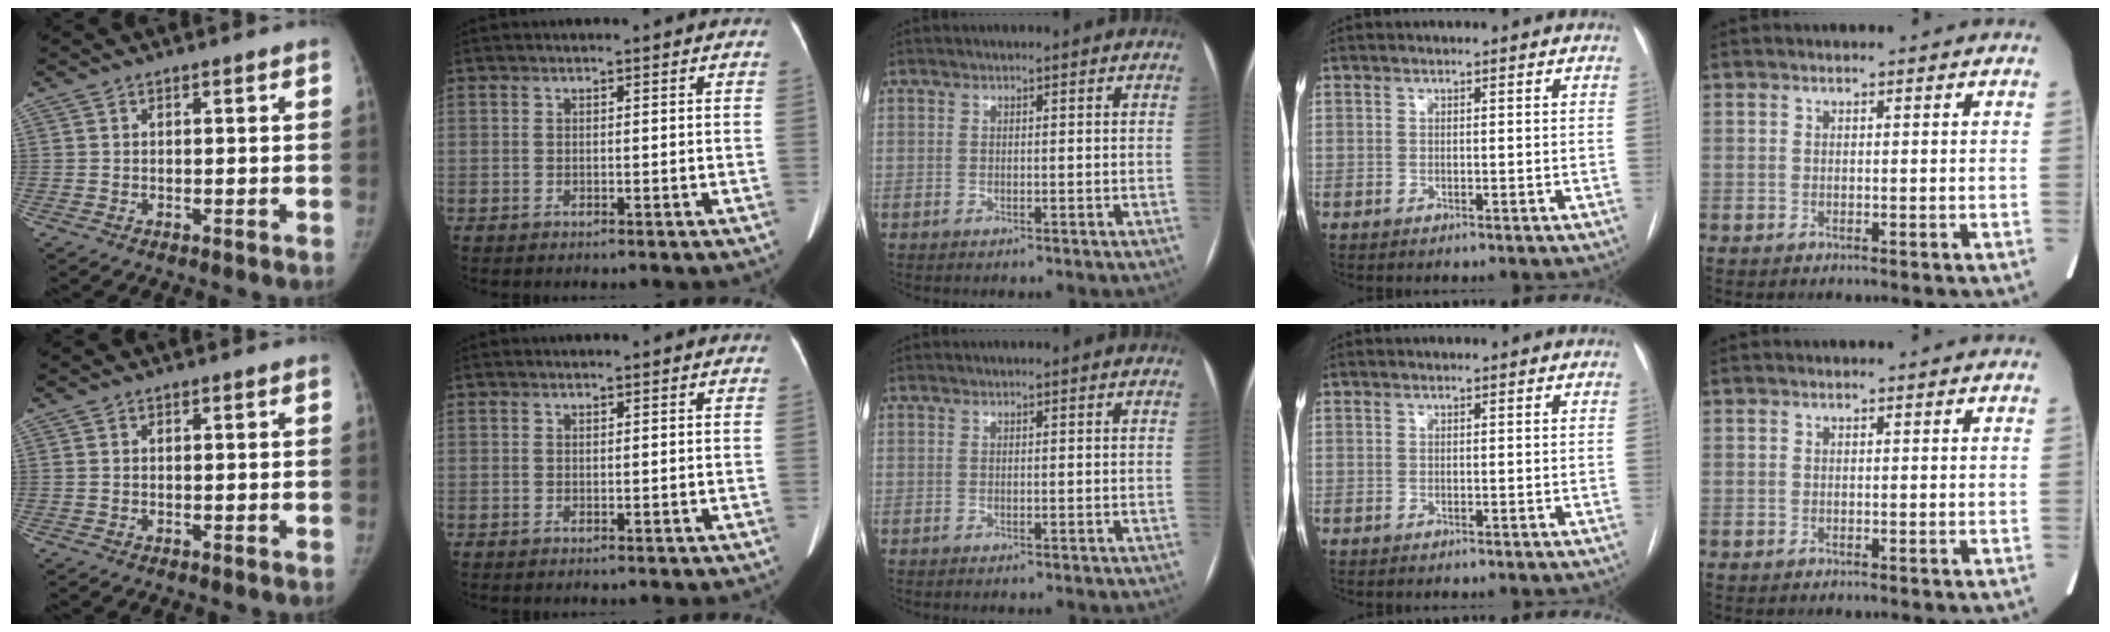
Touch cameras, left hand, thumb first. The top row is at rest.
{}